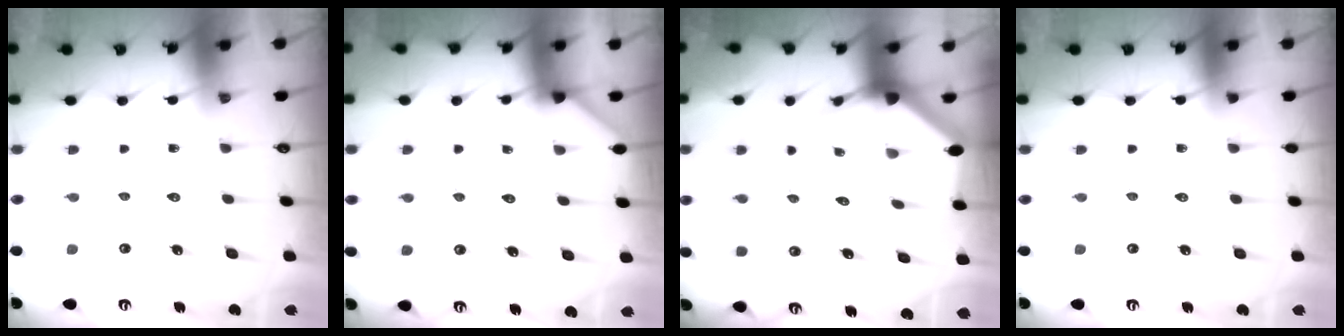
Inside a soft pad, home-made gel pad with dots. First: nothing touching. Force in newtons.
{"total": 3.3, "press": 3.3, "slide": 0.1}
{"total": 3.4, "press": 3.4, "slide": 0.1}
{"total": 0.0}